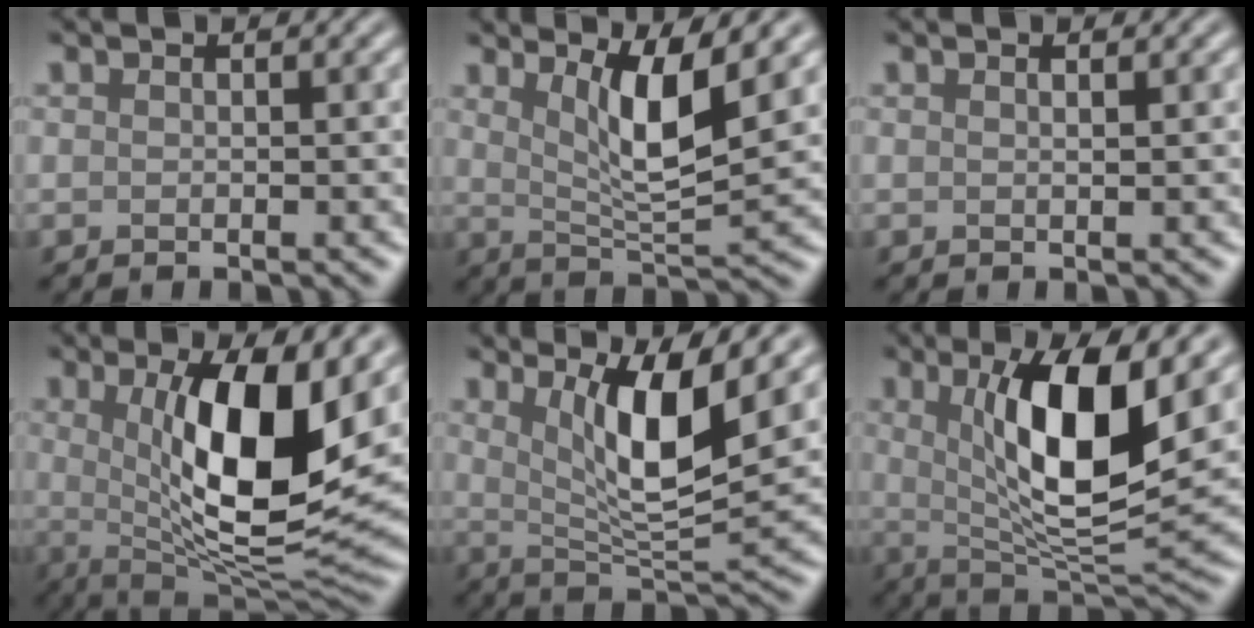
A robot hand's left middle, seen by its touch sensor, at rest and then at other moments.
{"total": 5.8, "force": [2.4, 1.3, 5.2], "torque": [-0.091, -0.010, 0.045]}
{"total": 0.6, "force": [0.4, 0.1, 0.5], "torque": [-0.002, 0.001, 0.004]}
{"total": 12.2, "force": [1.9, 3.9, 11.4], "torque": [-0.175, -0.010, 0.035]}
{"total": 7.5, "force": [2.6, 1.8, 6.8], "torque": [-0.116, -0.013, 0.048]}
{"total": 9.9, "force": [2.3, 2.8, 9.2], "torque": [-0.146, -0.015, 0.046]}